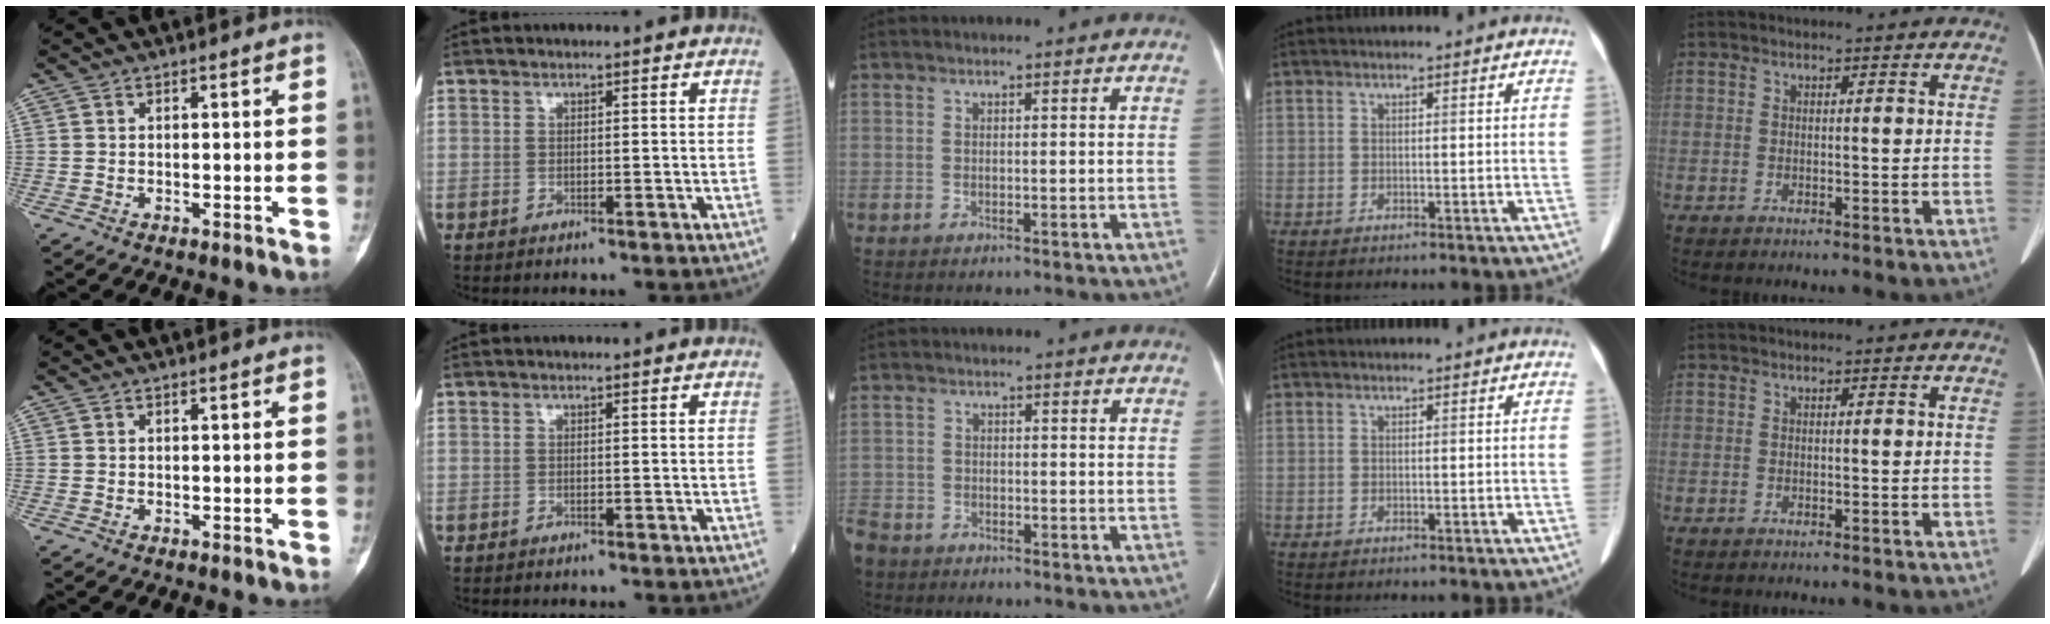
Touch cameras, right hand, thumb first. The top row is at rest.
{"middle": {"total": 6.2, "force": [-4.9, 3.6, 1.3], "torque": [-0.040, -0.007, -0.097]}}